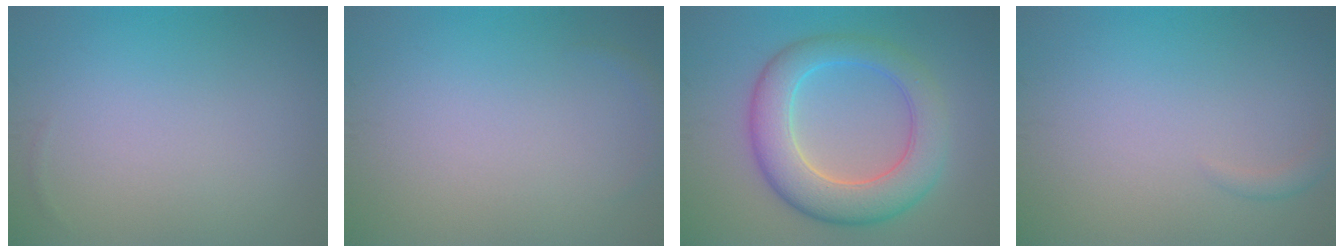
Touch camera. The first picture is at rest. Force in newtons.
{"total": 0.6, "press": 0.6, "slide": 0.1}
{"total": 7.7, "press": 7.7, "slide": 0.3}
{"total": 0.9, "press": 0.9, "slide": 0.1}